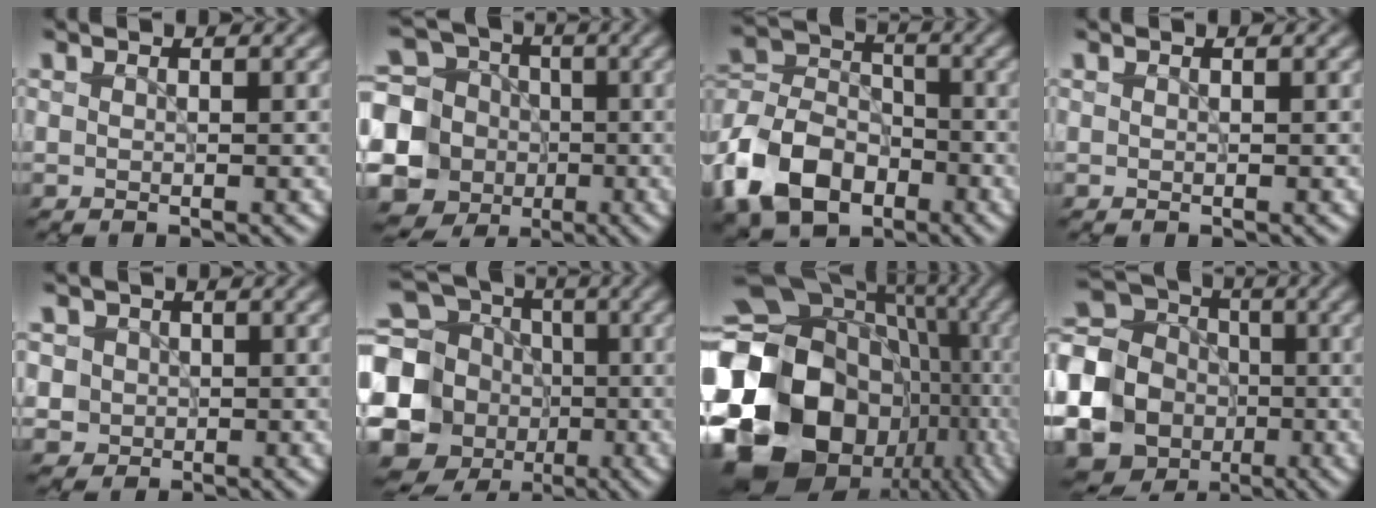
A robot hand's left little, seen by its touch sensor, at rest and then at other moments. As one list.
[{"total": 13.4, "force": [-2.5, 12.4, 4.6], "torque": [-0.126, 0.008, -0.068]}, {"total": 9.7, "force": [-4.6, 6.9, 5.2], "torque": [-0.112, -0.001, -0.108]}, {"total": 0.0}, {"total": 3.4, "force": [1.0, 3.0, 1.1], "torque": [-0.013, 0.014, 0.010]}, {"total": 15.6, "force": [-2.3, 14.4, 5.6], "torque": [-0.154, 0.007, -0.061]}, {"total": 21.5, "force": [-3.9, 17.5, 11.8], "torque": [-0.243, -0.015, -0.053]}, {"total": 21.9, "force": [-5.1, 20.1, 6.8], "torque": [-0.207, -0.010, -0.132]}]